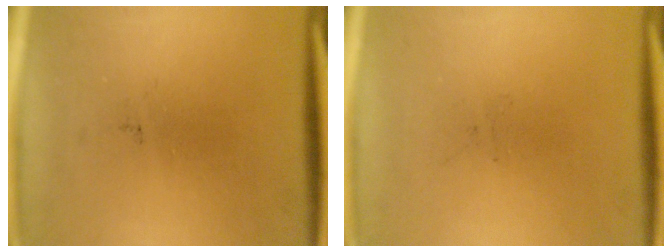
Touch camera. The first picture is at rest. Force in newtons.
{"total": 0.0}